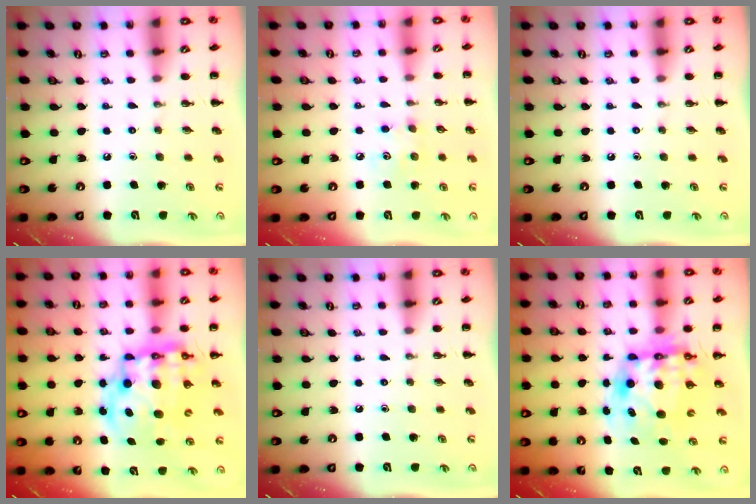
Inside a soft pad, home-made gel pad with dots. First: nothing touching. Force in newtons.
{"total": 4.5, "press": 4.3, "slide": 1.1}
{"total": 0.0}
{"total": 15.2, "press": 14.7, "slide": 3.9}
{"total": 0.0}
{"total": 11.7, "press": 11.3, "slide": 2.9}